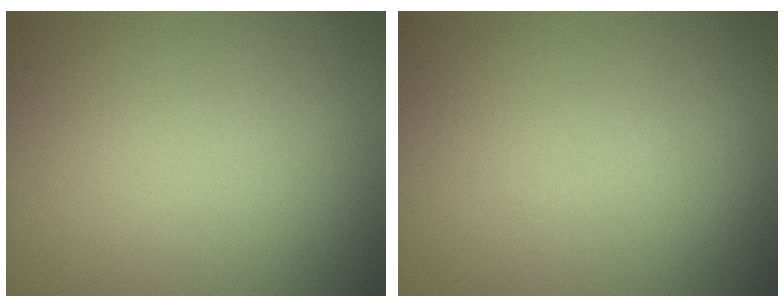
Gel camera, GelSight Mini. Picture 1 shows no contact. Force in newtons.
{"total": 0.0}